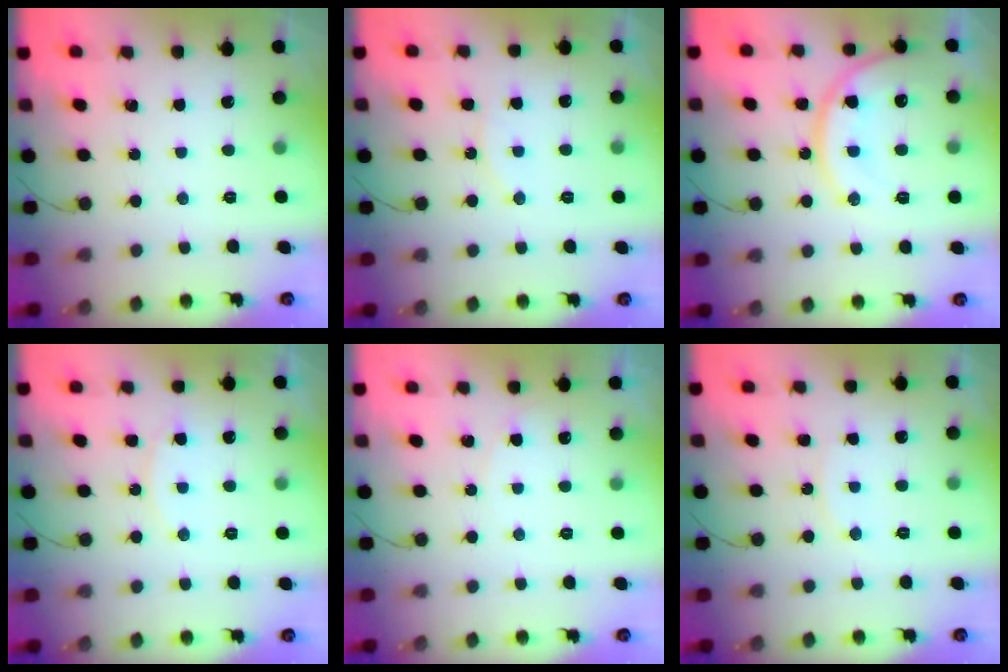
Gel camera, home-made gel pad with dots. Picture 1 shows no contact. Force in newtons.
{"total": 8.2, "press": 8.2, "slide": 0.3}
{"total": 14.9, "press": 14.9, "slide": 1.0}
{"total": 7.2, "press": 7.2, "slide": 0.4}
{"total": 2.7, "press": 2.7, "slide": 0.2}
{"total": 6.1, "press": 6.1, "slide": 0.6}